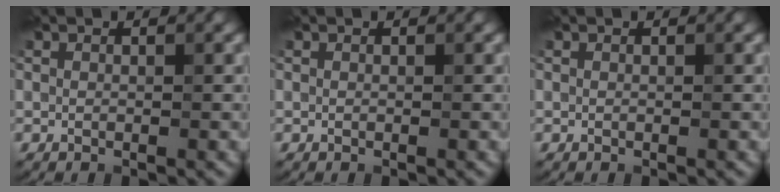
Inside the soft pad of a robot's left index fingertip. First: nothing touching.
{"total": 0.0}
{"total": 0.0}